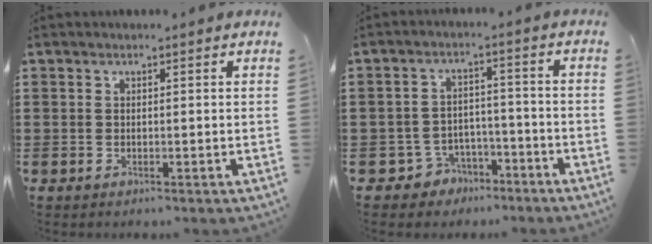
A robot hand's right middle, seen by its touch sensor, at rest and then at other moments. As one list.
[{"total": 4.5, "force": [-3.8, 2.4, 0.5], "torque": [-0.026, 0.008, -0.077]}]